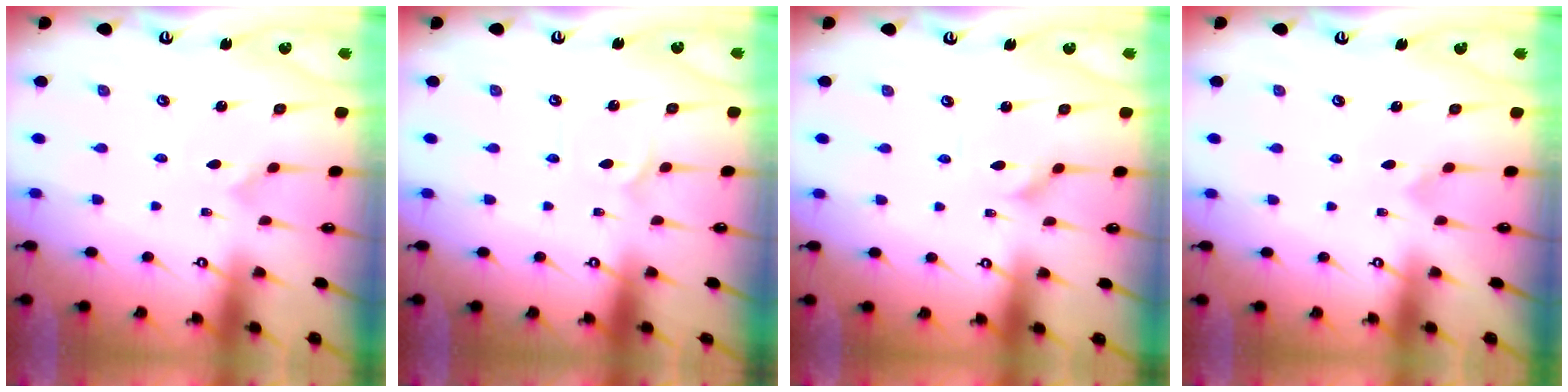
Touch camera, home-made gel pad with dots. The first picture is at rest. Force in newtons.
{"total": 2.6, "press": 2.6, "slide": 0.2}
{"total": 2.0, "press": 2.0, "slide": 0.3}
{"total": 2.5, "press": 2.5, "slide": 0.3}